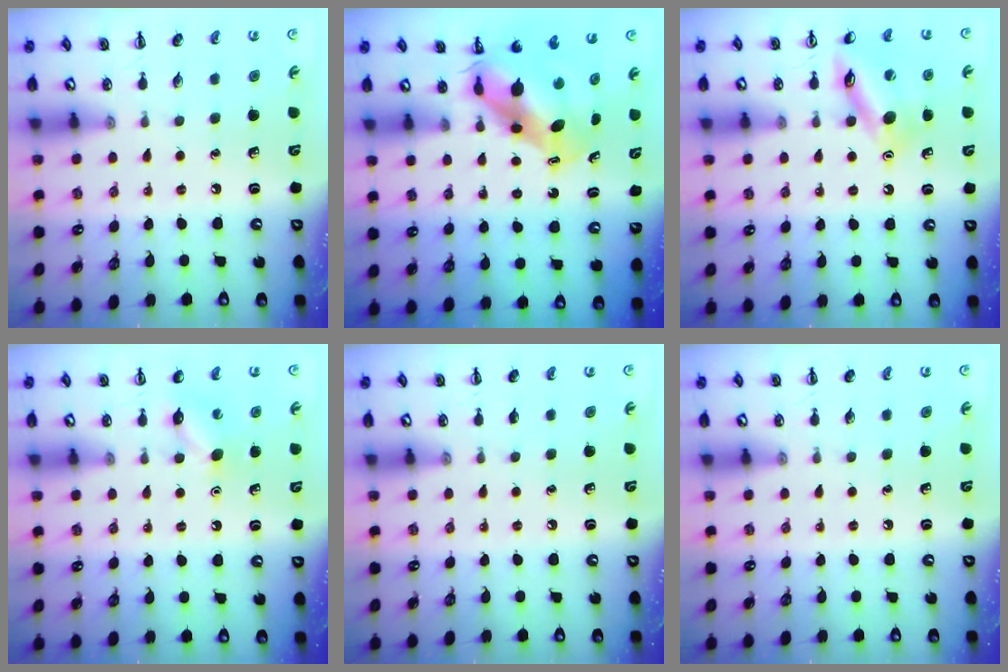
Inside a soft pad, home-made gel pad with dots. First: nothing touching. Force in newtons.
{"total": 6.9, "press": 6.6, "slide": 2.0}
{"total": 12.2, "press": 12.2, "slide": 0.9}
{"total": 6.3, "press": 6.1, "slide": 1.6}
{"total": 0.0}
{"total": 0.0}